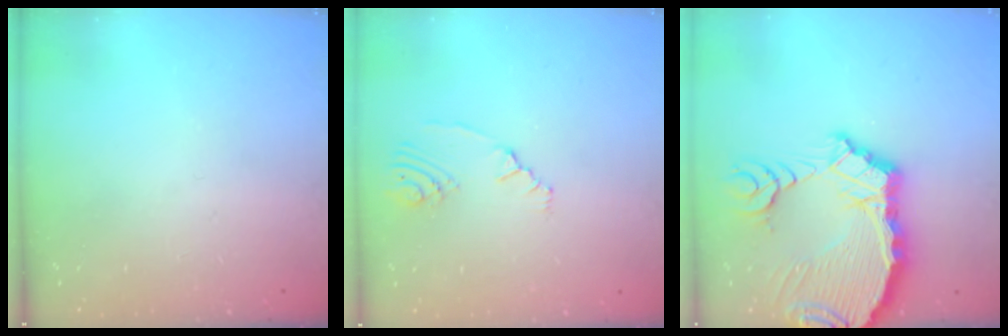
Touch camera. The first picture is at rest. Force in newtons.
{"total": 3.1, "press": 2.3, "slide": 2.1}
{"total": 16.2, "press": 16.0, "slide": 2.4}